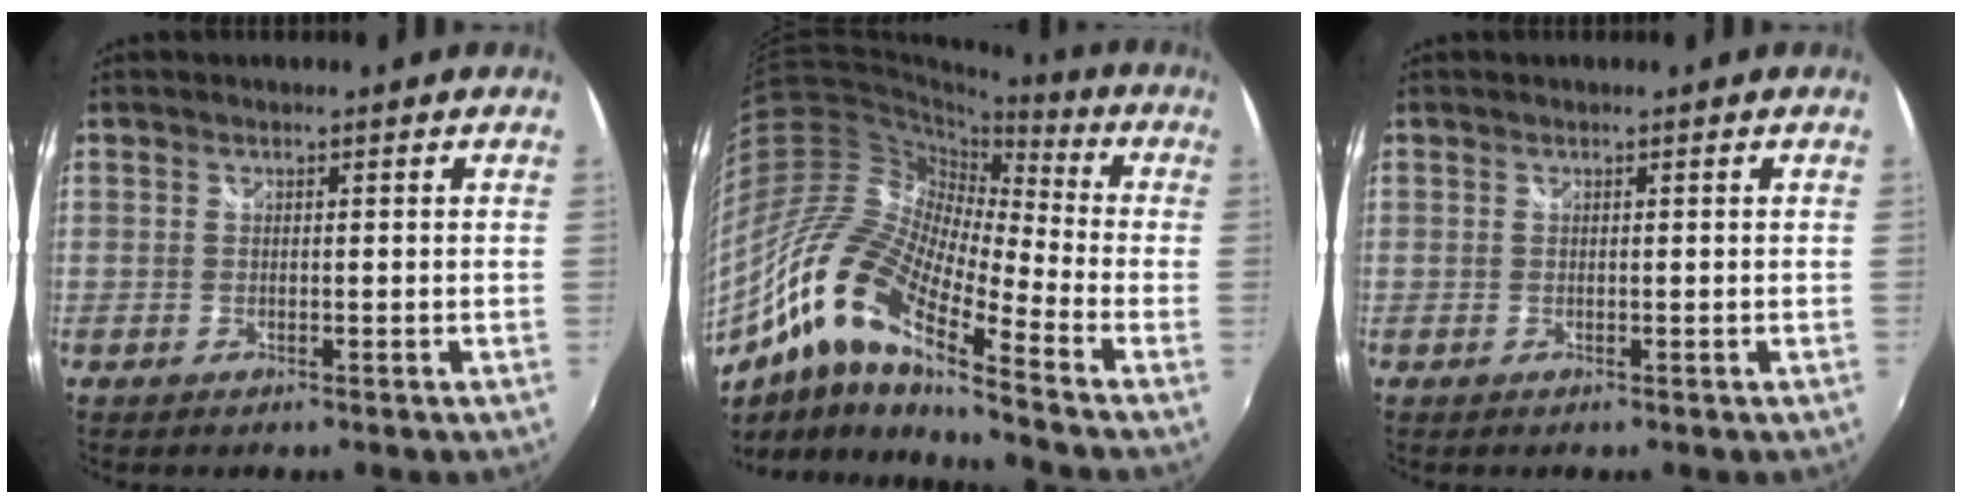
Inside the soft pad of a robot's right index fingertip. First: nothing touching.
{"total": 18.3, "force": [-10.6, 4.5, 14.2], "torque": [-0.258, -0.003, -0.234]}
{"total": 0.0}